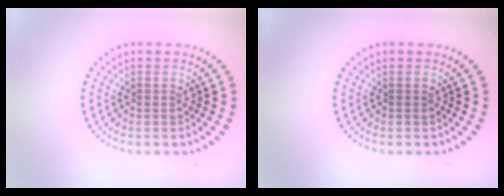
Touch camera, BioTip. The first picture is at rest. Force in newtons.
{"total": 0.0}